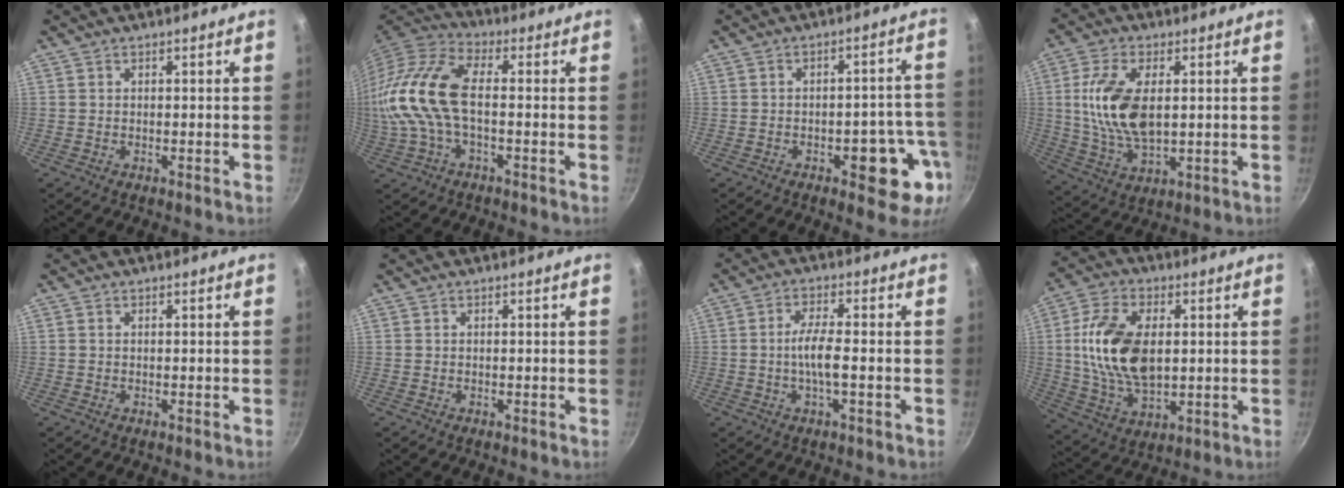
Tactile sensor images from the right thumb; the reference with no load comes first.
{"total": 16.7, "force": [-0.5, 8.2, 14.5], "torque": [-0.309, 0.021, -0.027]}
{"total": 11.3, "force": [-4.4, 5.3, 9.0], "torque": [-0.064, 0.032, -0.052]}
{"total": 13.8, "force": [1.8, 7.2, 11.6], "torque": [-0.222, -0.006, 0.039]}
{"total": 0.0}
{"total": 0.0}
{"total": 5.3, "force": [-1.1, 1.1, 5.0], "torque": [-0.104, 0.014, -0.027]}
{"total": 16.6, "force": [1.8, 9.8, 13.2], "torque": [-0.236, -0.003, 0.036]}